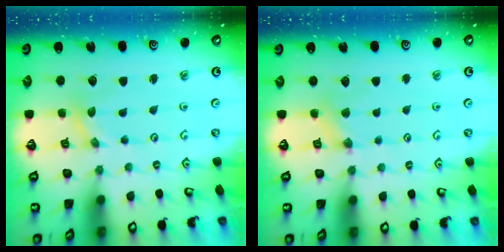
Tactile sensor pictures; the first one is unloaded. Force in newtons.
{"total": 2.8, "press": 2.7, "slide": 0.6}